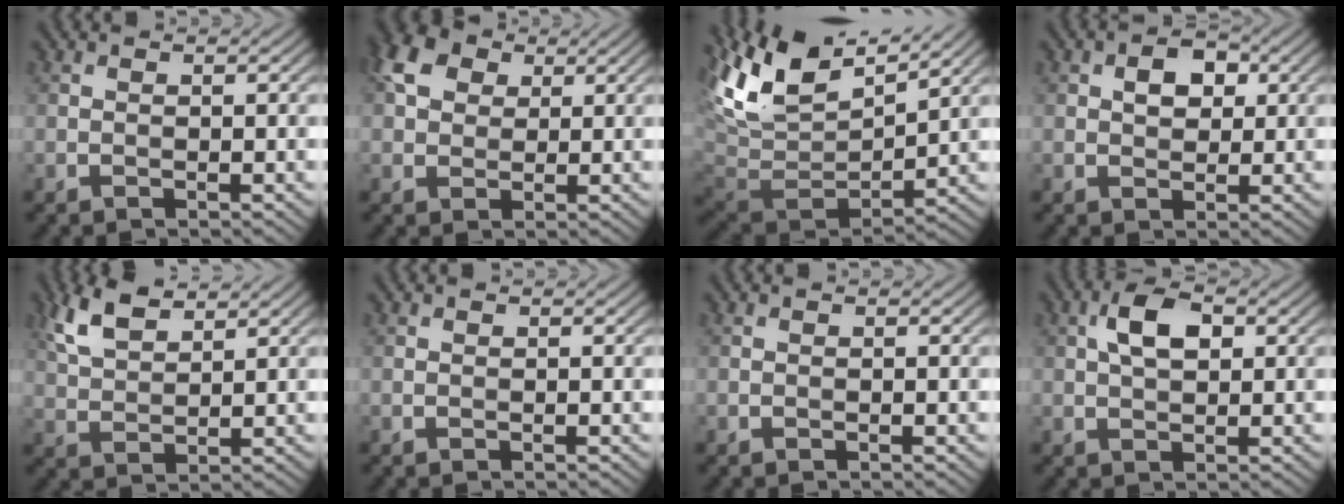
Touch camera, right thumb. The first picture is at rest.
{"total": 6.2, "force": [2.4, 4.7, 3.2], "torque": [-0.083, 0.014, 0.037]}
{"total": 13.1, "force": [7.0, 6.4, 9.1], "torque": [-0.223, 0.022, 0.138]}
{"total": 3.6, "force": [1.0, 2.5, 2.4], "torque": [-0.043, 0.004, 0.013]}
{"total": 6.4, "force": [4.1, 2.7, 4.1], "torque": [-0.104, 0.009, 0.087]}
{"total": 0.0}
{"total": 0.0}
{"total": 4.8, "force": [1.3, 2.5, 3.8], "torque": [-0.078, 0.009, 0.020]}